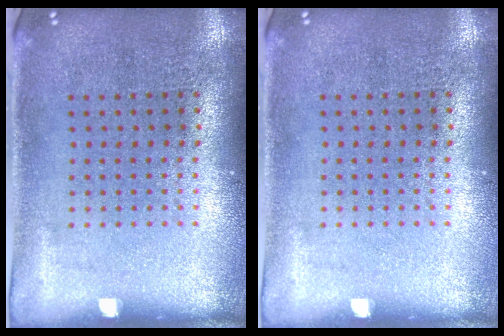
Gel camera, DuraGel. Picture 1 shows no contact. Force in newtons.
{"total": 0.0}